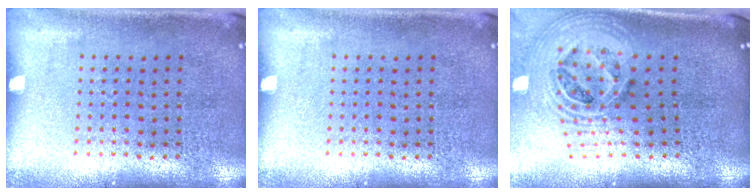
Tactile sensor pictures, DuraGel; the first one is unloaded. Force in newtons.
{"total": 0.0}
{"total": 2.3, "press": 1.6, "slide": 1.6}